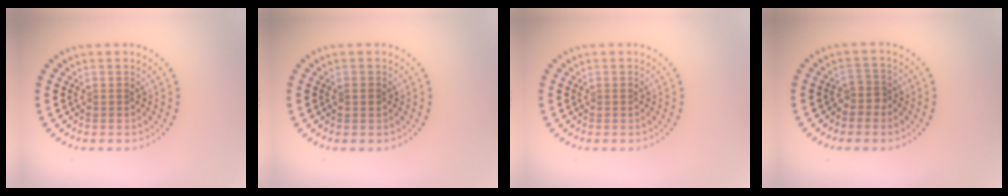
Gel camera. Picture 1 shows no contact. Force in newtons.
{"total": 0.9, "press": 0.9, "slide": 0.1}
{"total": 0.0}
{"total": 1.5, "press": 1.2, "slide": 0.9}